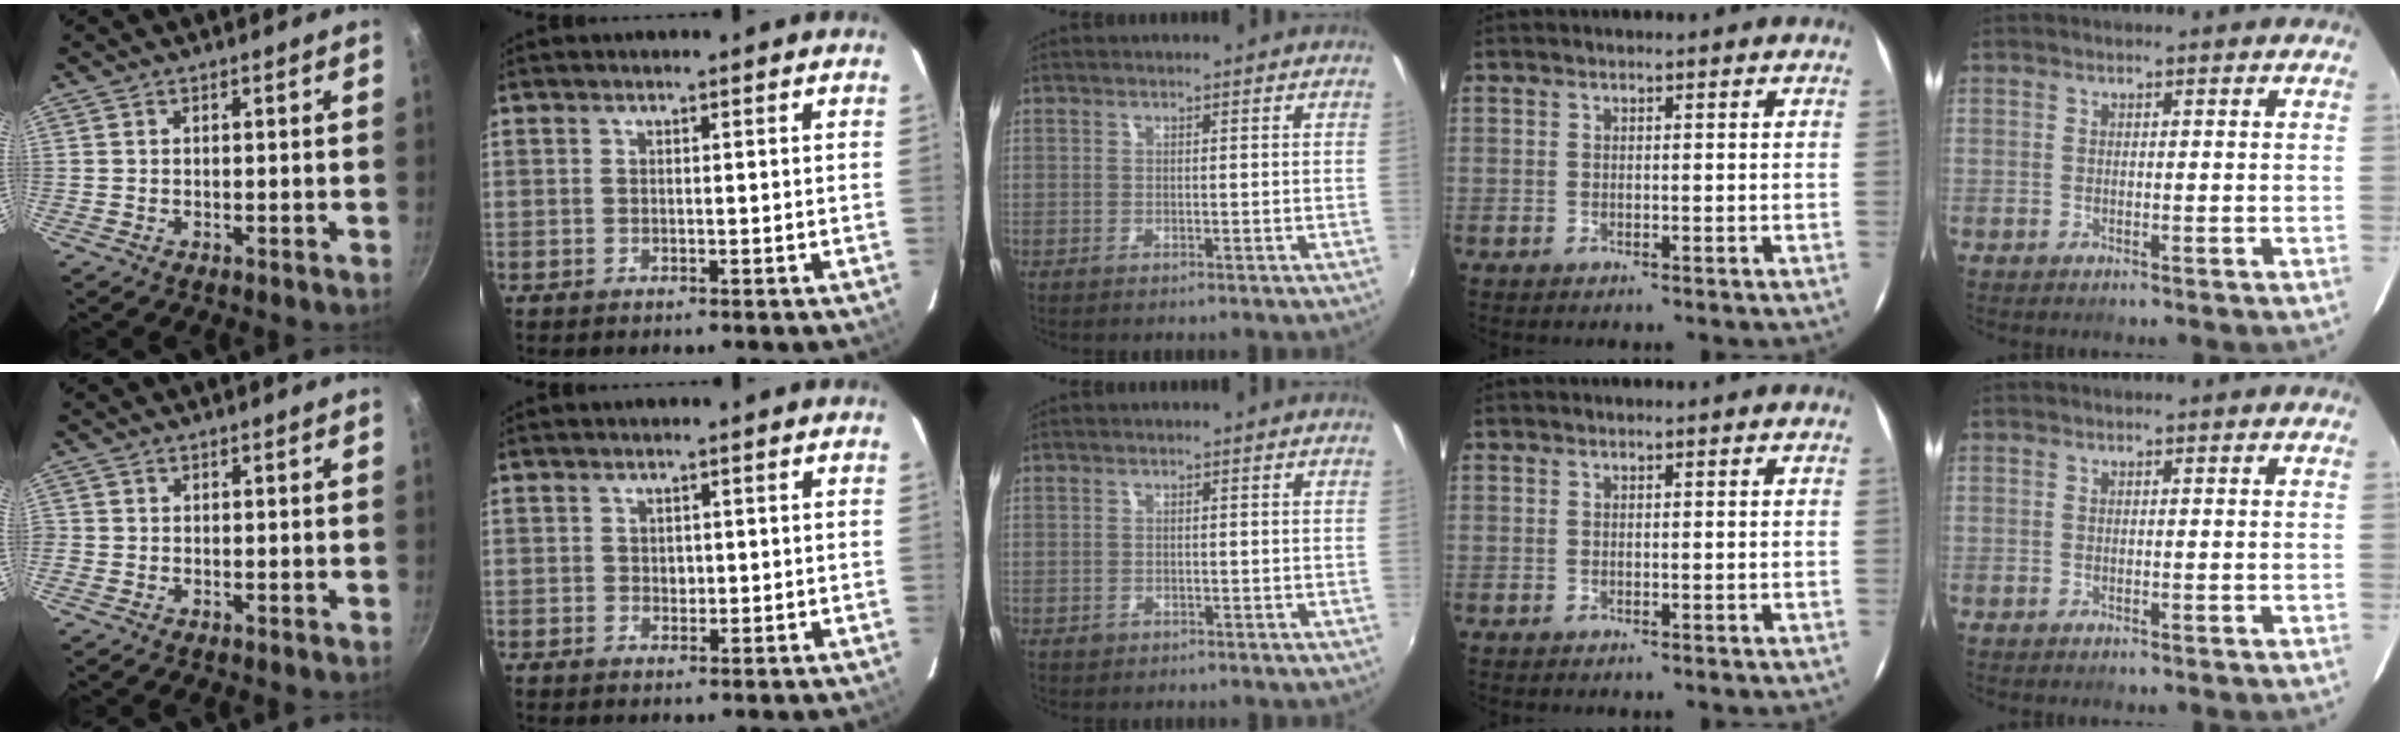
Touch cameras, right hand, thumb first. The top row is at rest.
{"thumb": {"total": 0.8, "force": [-0.3, 0.7, 0.1], "torque": [-0.002, 0.001, -0.010]}, "index": {"total": 1.3, "force": [0.0, 1.2, 0.5], "torque": [-0.005, 0.002, 0.001]}, "middle": {"total": 1.0, "force": [-0.4, 0.8, 0.2], "torque": [-0.005, -0.003, -0.004]}}